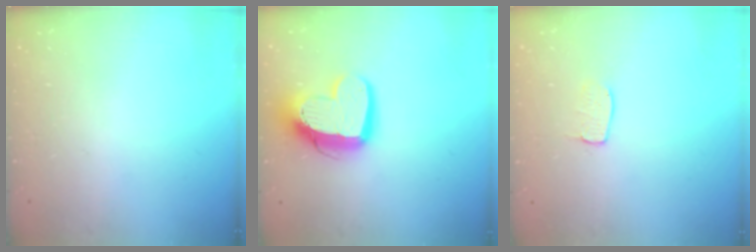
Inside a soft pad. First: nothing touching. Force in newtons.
{"total": 14.0, "press": 13.9, "slide": 1.7}
{"total": 4.5, "press": 4.5, "slide": 0.3}